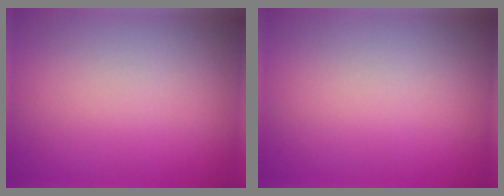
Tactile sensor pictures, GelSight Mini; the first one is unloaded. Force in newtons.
{"total": 0.0}